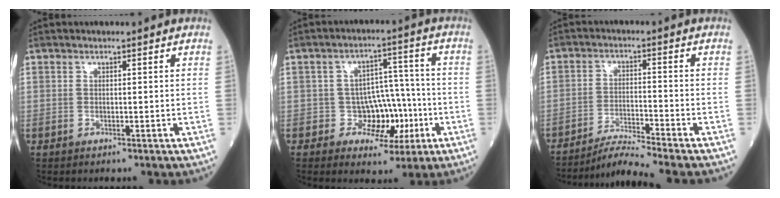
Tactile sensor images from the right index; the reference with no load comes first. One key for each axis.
{"total": 7.0, "fx": -1.8, "fy": 5.7, "fz": 3.7, "tx": -0.027, "ty": 0.025, "tz": -0.023}
{"total": 6.2, "fx": -5.6, "fy": -2.2, "fz": 1.4, "tx": -0.031, "ty": -0.020, "tz": -0.101}